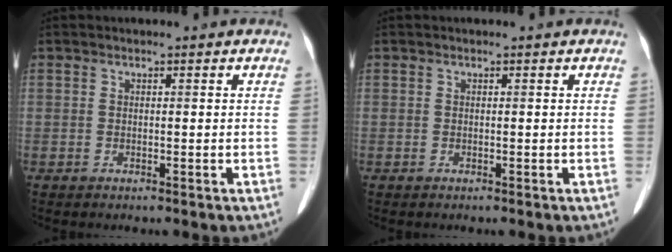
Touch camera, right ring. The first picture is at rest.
{"total": 0.0}